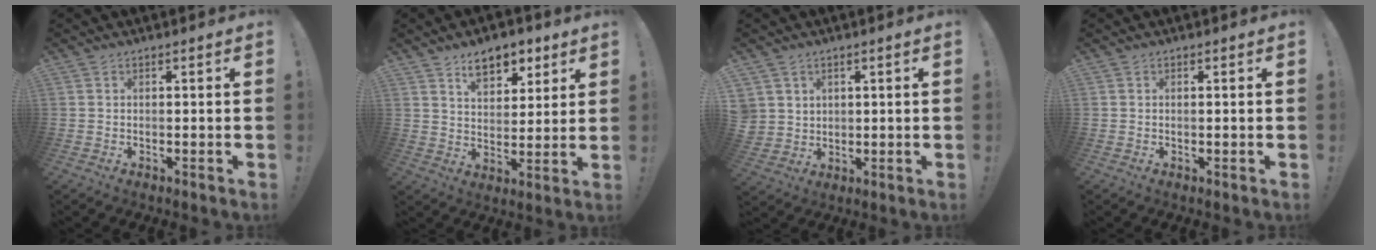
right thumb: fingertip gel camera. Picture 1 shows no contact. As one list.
[{"total": 10.1, "force": [6.6, 5.9, 5.0], "torque": [-0.067, -0.033, 0.122]}, {"total": 4.5, "force": [2.4, 3.8, 0.6], "torque": [-0.017, -0.010, 0.051]}, {"total": 0.0}]